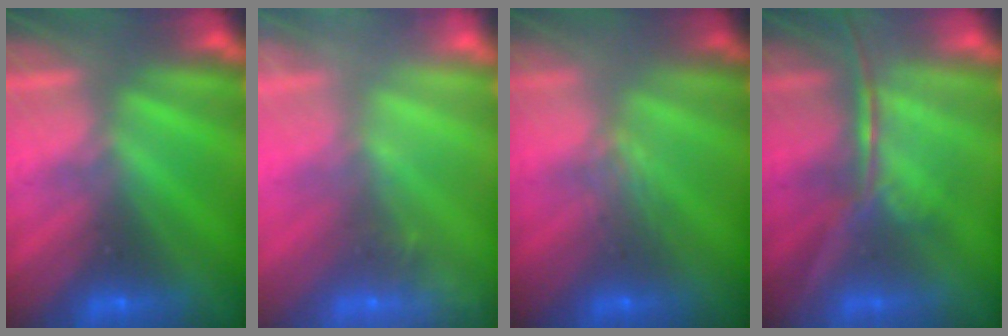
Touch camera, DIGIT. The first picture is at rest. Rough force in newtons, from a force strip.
{"total": 2.2}
{"total": 2.9}
{"total": 1.6}